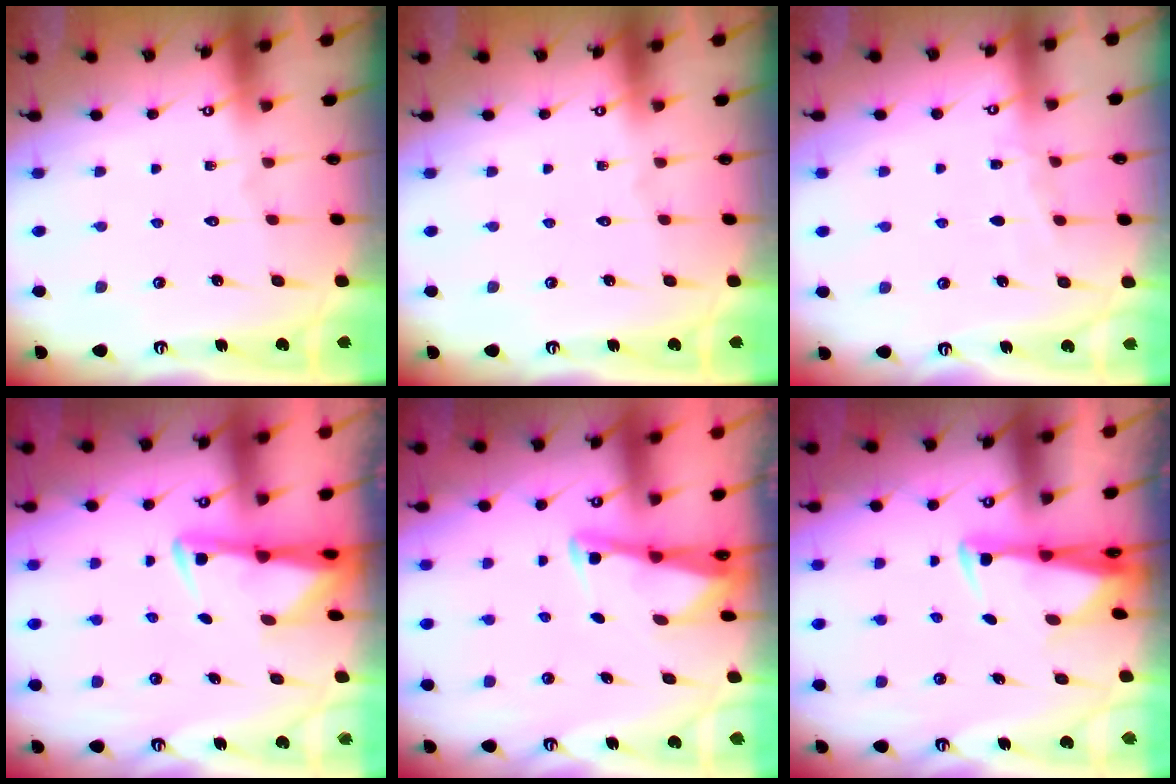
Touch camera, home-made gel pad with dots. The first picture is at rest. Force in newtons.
{"total": 0.0}
{"total": 3.7, "press": 3.7, "slide": 0.6}
{"total": 2.9, "press": 2.8, "slide": 0.4}
{"total": 2.8, "press": 2.8, "slide": 0.2}
{"total": 2.8, "press": 2.7, "slide": 1.0}